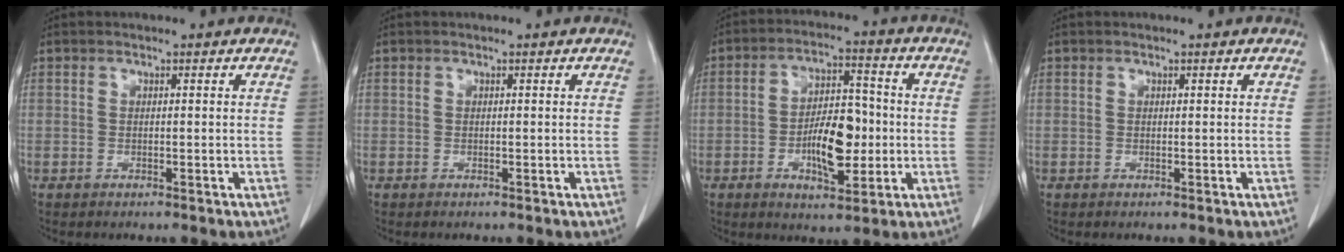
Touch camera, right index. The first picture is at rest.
{"total": 0.0}
{"total": 9.8, "force": [-1.8, 4.1, 8.7], "torque": [-0.152, 0.011, -0.027]}
{"total": 0.0}